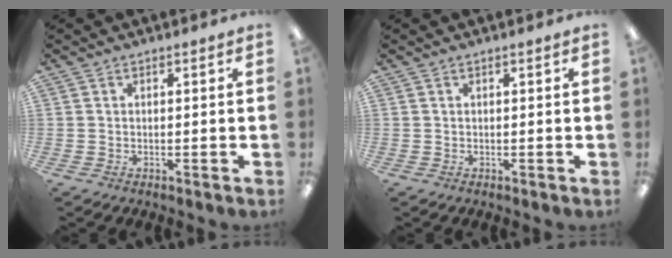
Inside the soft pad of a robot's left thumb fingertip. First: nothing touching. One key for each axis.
{"total": 0.0}